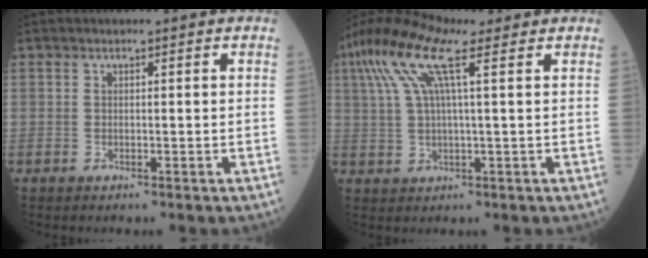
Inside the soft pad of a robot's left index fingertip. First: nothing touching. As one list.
[{"total": 10.2, "force": [5.1, 2.0, 8.6], "torque": [-0.192, 0.034, 0.096]}]